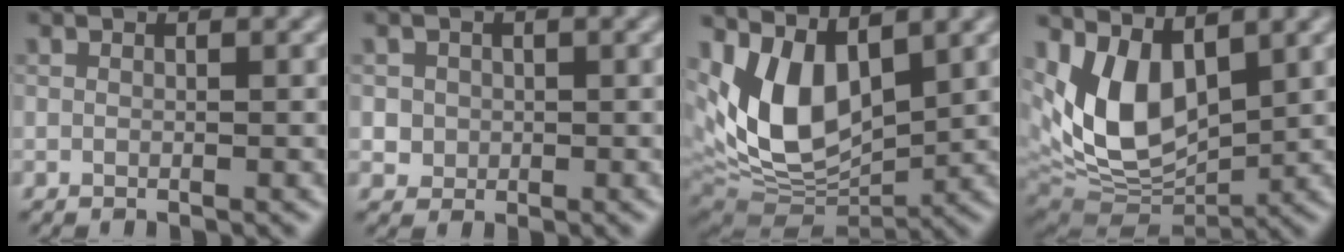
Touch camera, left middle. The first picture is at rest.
{"total": 1.7, "force": [0.2, 1.7, 0.4], "torque": [0.002, -0.002, 0.015]}
{"total": 9.6, "force": [2.6, 5.2, 7.6], "torque": [-0.153, -0.010, 0.047]}
{"total": 8.6, "force": [2.3, 4.9, 6.7], "torque": [-0.142, -0.014, 0.046]}